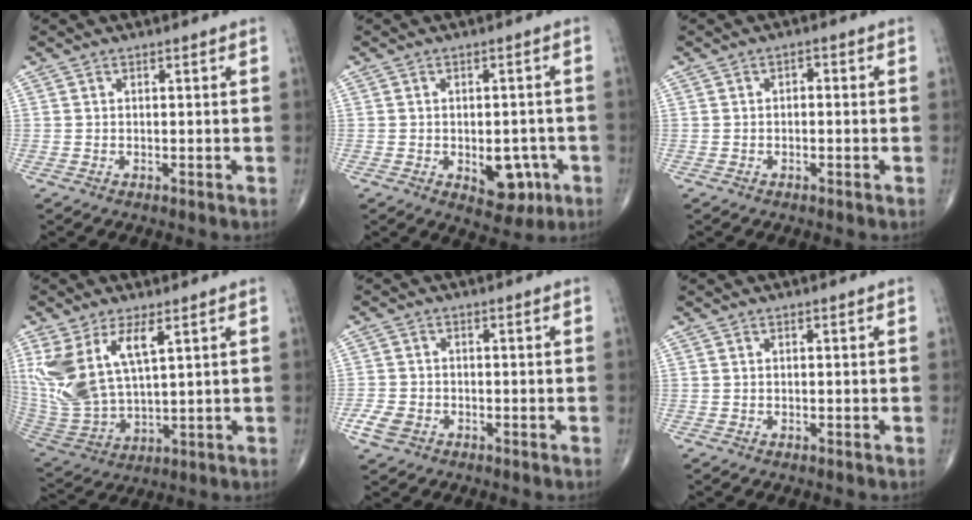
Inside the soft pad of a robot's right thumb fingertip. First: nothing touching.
{"total": 7.3, "force": [-2.3, 4.4, 5.4], "torque": [-0.041, 0.008, -0.018]}
{"total": 1.2, "force": [-0.1, 0.7, 0.9], "torque": [-0.006, 0.005, -0.007]}
{"total": 15.0, "force": [5.9, 6.6, 12.1], "torque": [-0.257, -0.023, 0.132]}
{"total": 3.8, "force": [-1.9, 2.7, 1.9], "torque": [-0.041, 0.007, -0.033]}
{"total": 0.0}